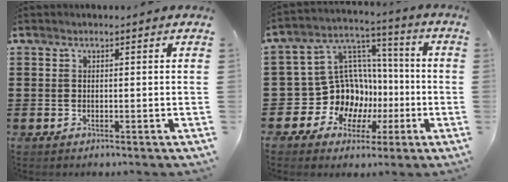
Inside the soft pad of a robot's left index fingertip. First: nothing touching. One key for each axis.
{"total": 12.2, "fx": -2.4, "fy": 11.3, "fz": 4.0, "tx": -0.123, "ty": -0.010, "tz": -0.027}